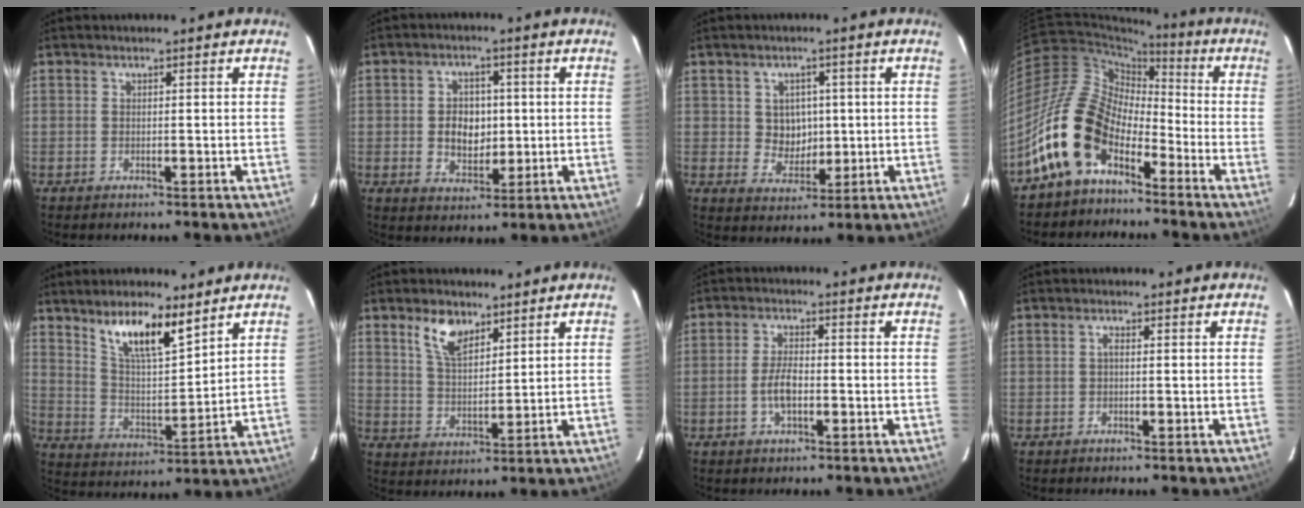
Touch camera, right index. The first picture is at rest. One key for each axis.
{"total": 6.7, "fx": 0.0, "fy": 5.2, "fz": 4.2, "tx": -0.078, "ty": 0.006, "tz": 0.008}
{"total": 5.4, "fx": 0.7, "fy": 5.0, "fz": 1.9, "tx": -0.032, "ty": 0.006, "tz": 0.022}
{"total": 14.3, "fx": -8.1, "fy": 8.3, "fz": 8.3, "tx": -0.155, "ty": 0.016, "tz": -0.163}
{"total": 11.8, "fx": 8.1, "fy": 3.4, "fz": 8.0, "tx": -0.138, "ty": -0.001, "tz": 0.153}
{"total": 7.4, "fx": 4.7, "fy": 3.7, "fz": 4.4, "tx": -0.080, "ty": 0.007, "tz": 0.092}
{"total": 4.7, "fx": -1.5, "fy": 1.9, "fz": 4.0, "tx": -0.084, "ty": 0.002, "tz": -0.026}
{"total": 0.7, "fx": -0.1, "fy": 0.3, "fz": 0.6, "tx": -0.013, "ty": 0.004, "tz": -0.004}